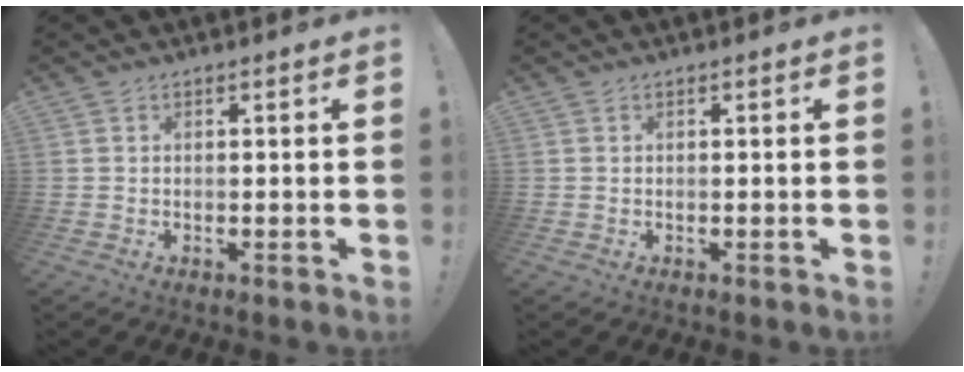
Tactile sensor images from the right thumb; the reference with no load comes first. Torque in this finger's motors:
{"motor_torque": [0.00, 0.00, -0.01, 0.01, 0.00]}